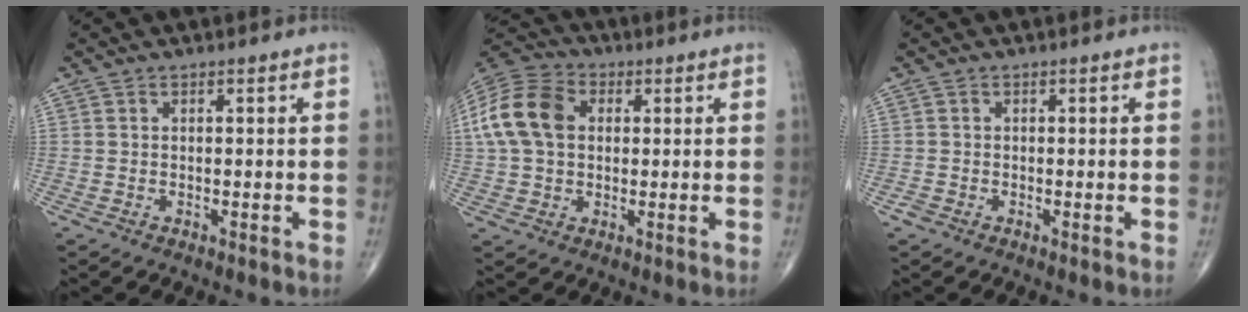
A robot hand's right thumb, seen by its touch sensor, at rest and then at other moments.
{"total": 14.2, "force": [2.3, 10.1, 9.6], "torque": [-0.193, 0.024, 0.035]}
{"total": 1.1, "force": [-0.5, 0.7, 0.6], "torque": [-0.008, -0.002, -0.013]}